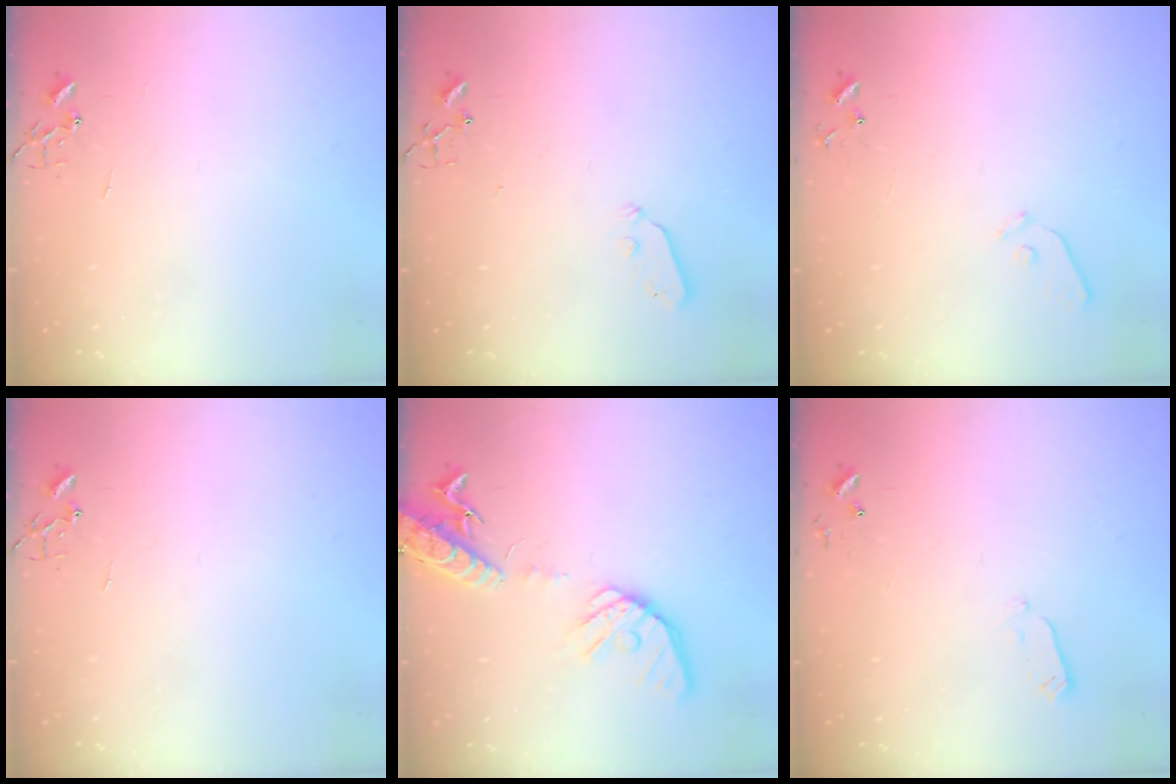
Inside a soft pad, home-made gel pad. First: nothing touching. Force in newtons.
{"total": 3.1, "press": 3.0, "slide": 0.4}
{"total": 6.6, "press": 6.6, "slide": 0.7}
{"total": 0.0}
{"total": 16.0, "press": 15.8, "slide": 2.5}
{"total": 2.7, "press": 2.6, "slide": 0.4}